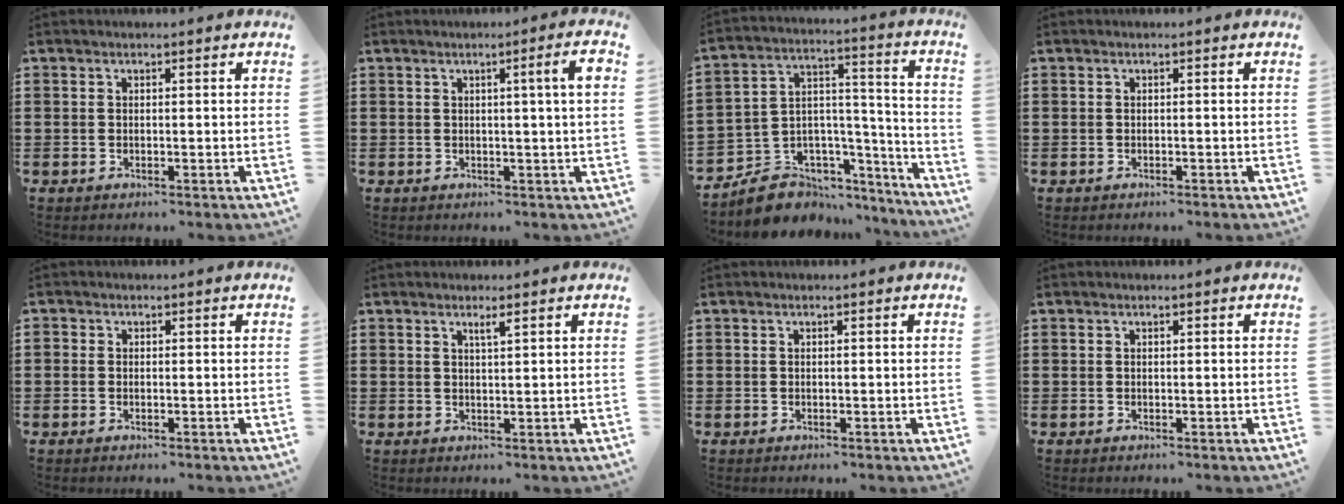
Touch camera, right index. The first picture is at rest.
{"total": 4.2, "force": [0.9, -0.3, 4.1], "torque": [-0.068, -0.007, 0.010]}
{"total": 6.3, "force": [-4.6, 4.3, 0.1], "torque": [-0.021, -0.007, -0.081]}
{"total": 0.0}
{"total": 0.6, "force": [-0.3, 0.5, 0.1], "torque": [-0.002, 0.003, -0.007]}
{"total": 1.4, "force": [0.9, 0.0, 1.1], "torque": [-0.021, 0.000, 0.015]}
{"total": 0.0}
{"total": 0.0}